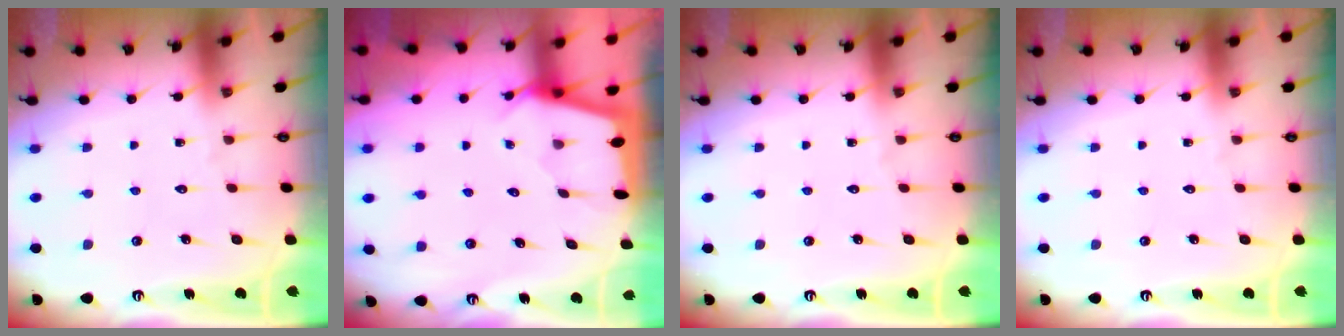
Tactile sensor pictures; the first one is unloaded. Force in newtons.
{"total": 2.2, "press": 2.2, "slide": 0.3}
{"total": 0.0}
{"total": 0.0}